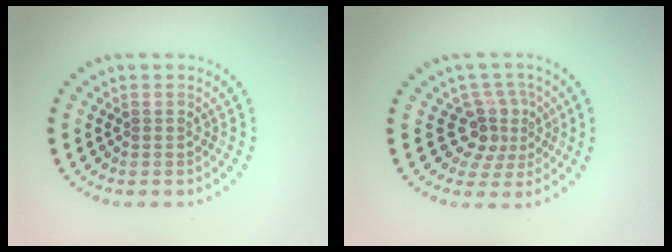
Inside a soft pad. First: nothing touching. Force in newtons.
{"total": 3.2, "press": 2.2, "slide": 2.3}